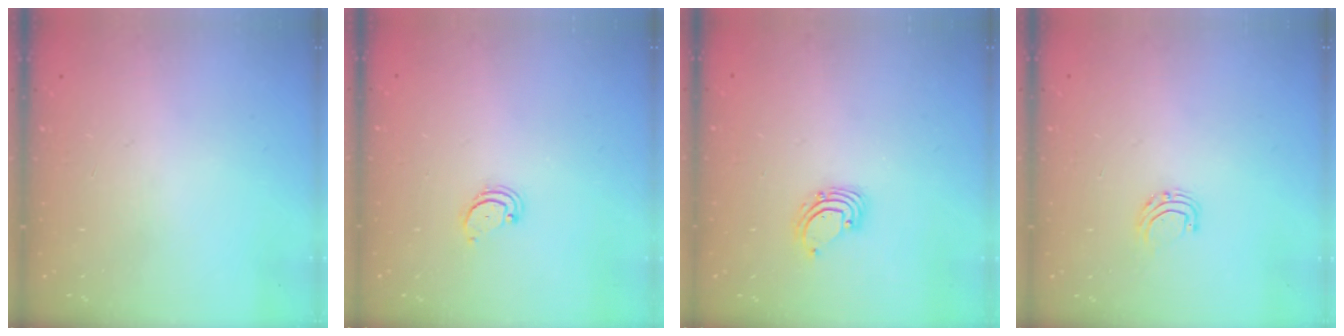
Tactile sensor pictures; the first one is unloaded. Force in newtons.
{"total": 2.6, "press": 2.5, "slide": 0.5}
{"total": 2.2, "press": 2.2, "slide": 0.2}
{"total": 4.5, "press": 4.5, "slide": 0.4}